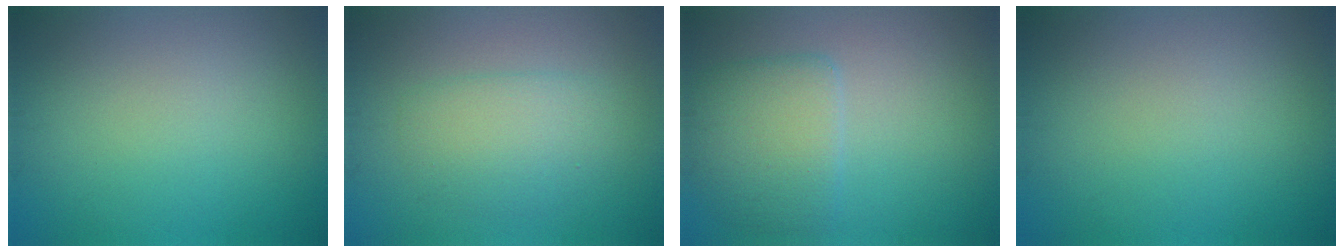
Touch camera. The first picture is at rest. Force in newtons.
{"total": 3.1, "press": 3.1, "slide": 0.0}
{"total": 4.4, "press": 4.4, "slide": 0.3}
{"total": 0.0}